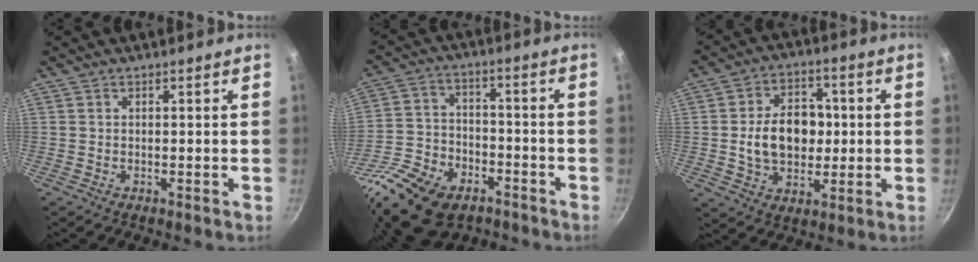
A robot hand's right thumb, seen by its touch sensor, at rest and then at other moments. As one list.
[{"total": 21.7, "force": [-12.2, 13.0, 12.3], "torque": [-0.239, 0.035, -0.214]}, {"total": 13.0, "force": [0.2, 9.5, 8.9], "torque": [-0.111, 0.011, 0.002]}]